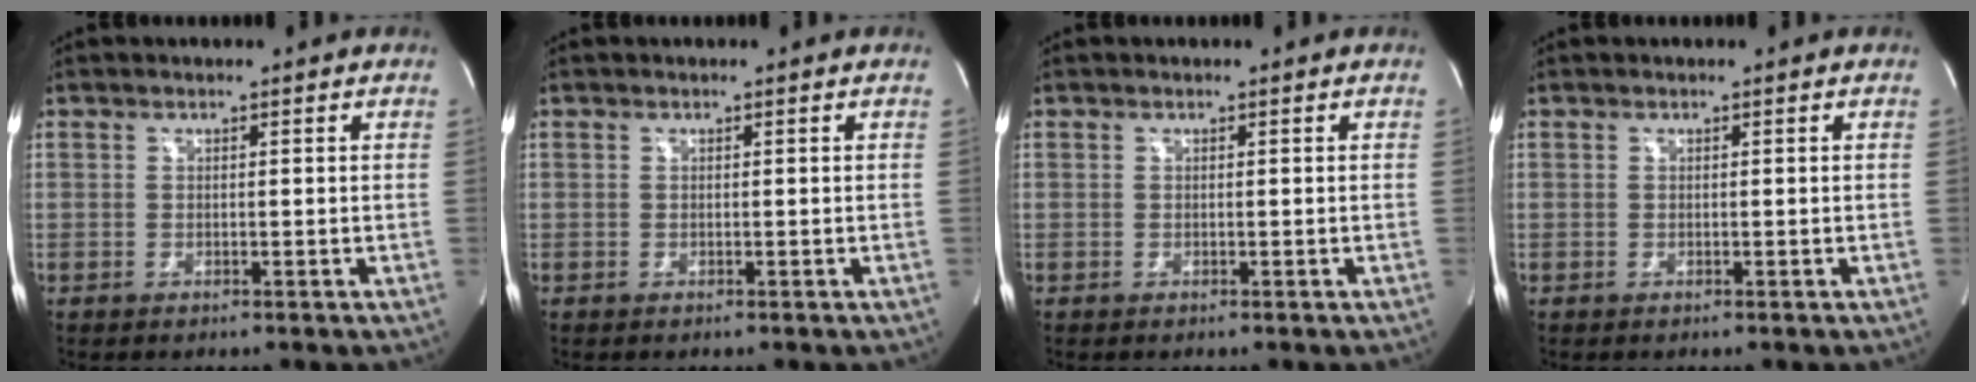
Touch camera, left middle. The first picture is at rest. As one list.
[{"total": 0.0}, {"total": 0.0}, {"total": 0.0}]